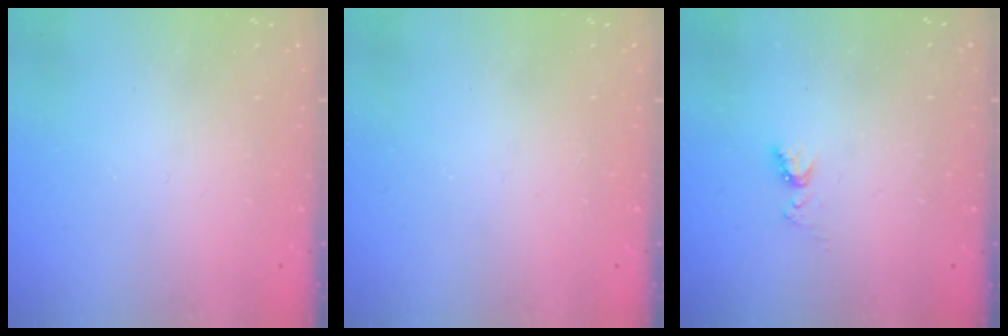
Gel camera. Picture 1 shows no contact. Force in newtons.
{"total": 1.7, "press": 1.7, "slide": 0.2}
{"total": 4.4, "press": 4.4, "slide": 0.6}